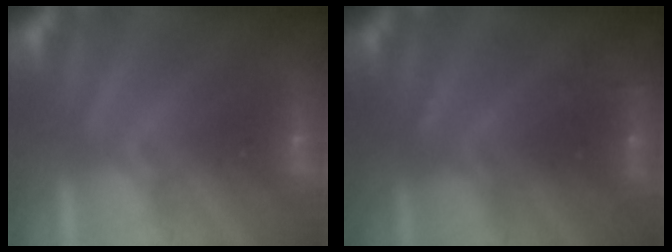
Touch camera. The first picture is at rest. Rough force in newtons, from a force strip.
{"total": 2.8}